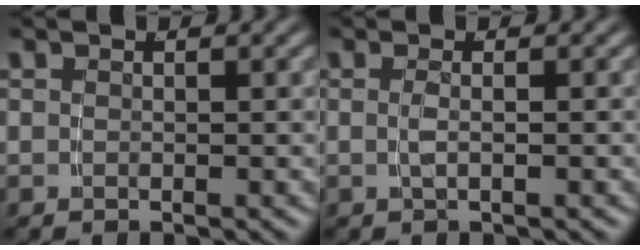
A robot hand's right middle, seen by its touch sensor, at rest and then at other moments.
{"total": 1.2, "force": [-0.4, -0.6, 0.9], "torque": [-0.022, -0.004, -0.003]}